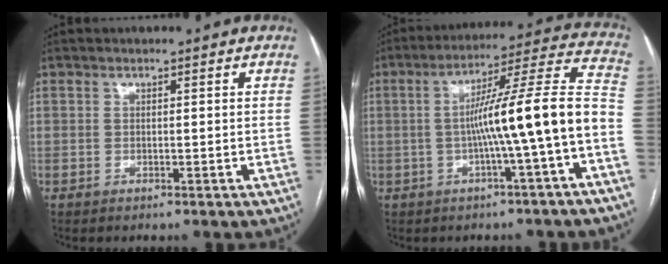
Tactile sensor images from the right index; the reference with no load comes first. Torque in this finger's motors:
{"motor_torque": [1.86, -0.28, 0.96, 0.21]}